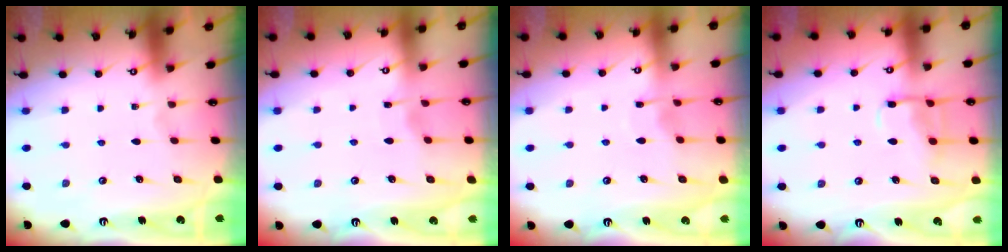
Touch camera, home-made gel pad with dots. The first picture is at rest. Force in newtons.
{"total": 2.6, "press": 2.6, "slide": 0.3}
{"total": 4.7, "press": 4.7, "slide": 0.3}
{"total": 10.5, "press": 10.4, "slide": 0.9}